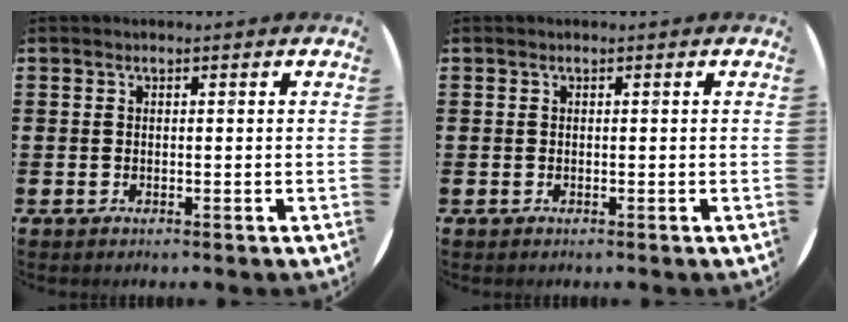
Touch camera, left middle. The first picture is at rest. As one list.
[{"total": 0.0}]